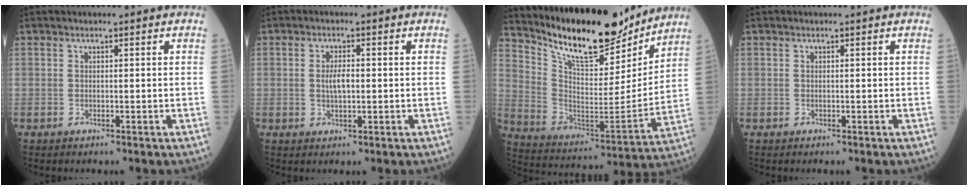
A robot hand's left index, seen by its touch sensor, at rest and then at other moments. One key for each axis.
{"total": 3.0, "fx": 0.0, "fy": 1.0, "fz": 2.8, "tx": -0.057, "ty": 0.002, "tz": 0.001}
{"total": 18.0, "fx": 15.9, "fy": 4.4, "fz": 7.4, "tx": -0.141, "ty": -0.029, "tz": 0.267}
{"total": 0.0}